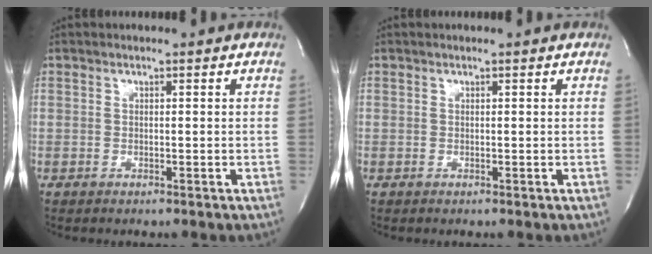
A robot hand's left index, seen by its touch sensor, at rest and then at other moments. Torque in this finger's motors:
{"motor_torque": [0.17, -0.12, 0.00, 0.01]}